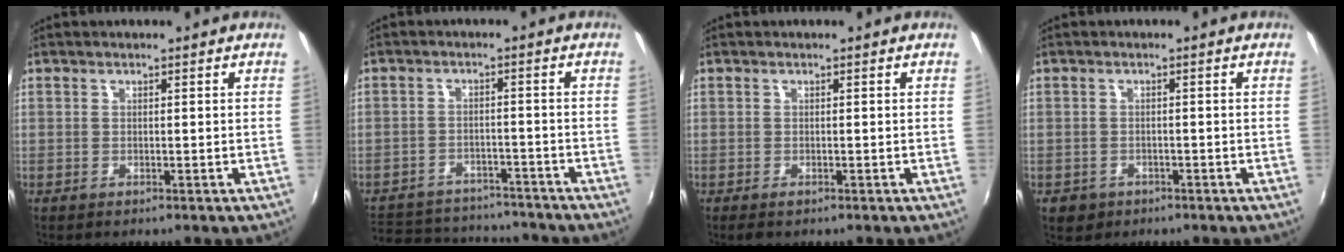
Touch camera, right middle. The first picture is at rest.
{"total": 15.5, "force": [-12.9, 7.0, 4.9], "torque": [-0.129, 0.025, -0.172]}
{"total": 0.9, "force": [-0.6, 0.4, 0.5], "torque": [-0.009, -0.004, -0.012]}
{"total": 3.1, "force": [-1.4, 2.6, 1.0], "torque": [-0.027, -0.003, -0.019]}